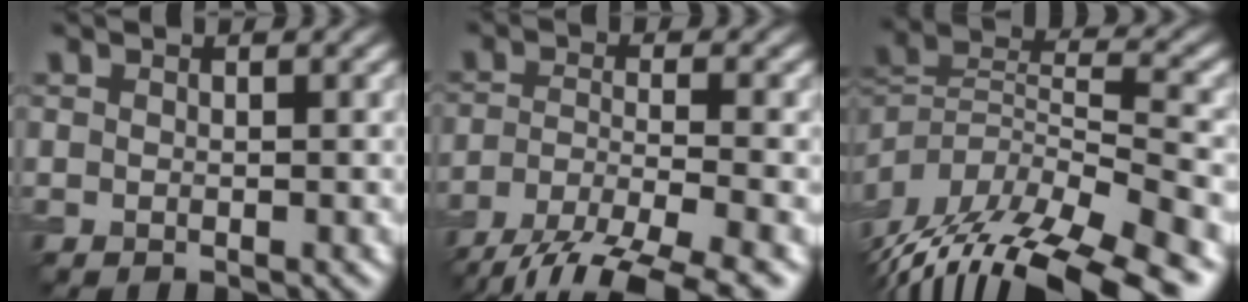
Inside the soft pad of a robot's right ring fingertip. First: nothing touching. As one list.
[{"total": 9.3, "force": [-7.1, 2.5, 5.6], "torque": [-0.098, -0.022, -0.119]}, {"total": 15.6, "force": [-11.7, 5.0, 9.0], "torque": [-0.155, 0.014, -0.180]}]